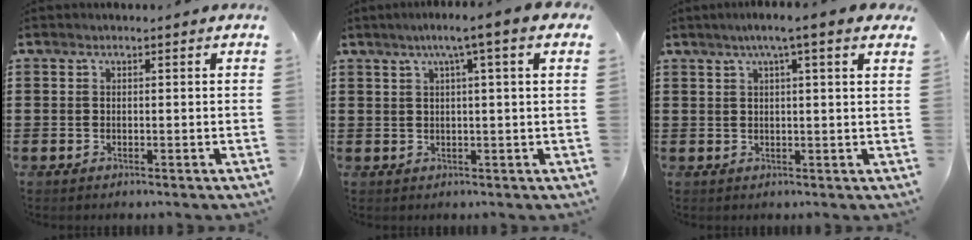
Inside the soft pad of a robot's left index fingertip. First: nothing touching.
{"total": 3.8, "force": [1.6, -0.6, 3.4], "torque": [-0.068, -0.002, 0.021]}
{"total": 3.8, "force": [2.2, -0.3, 3.0], "torque": [-0.064, 0.004, 0.037]}